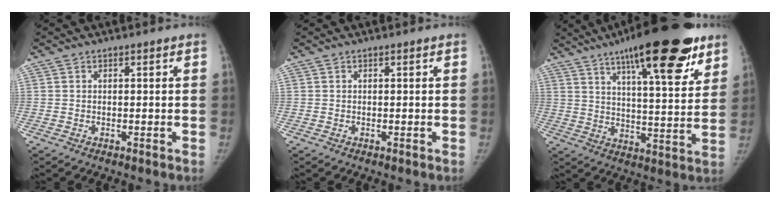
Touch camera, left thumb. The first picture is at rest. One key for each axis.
{"total": 0.0}
{"total": 23.4, "fx": 14.3, "fy": 6.3, "fz": 17.5, "tx": -0.233, "ty": -0.038, "tz": 0.211}